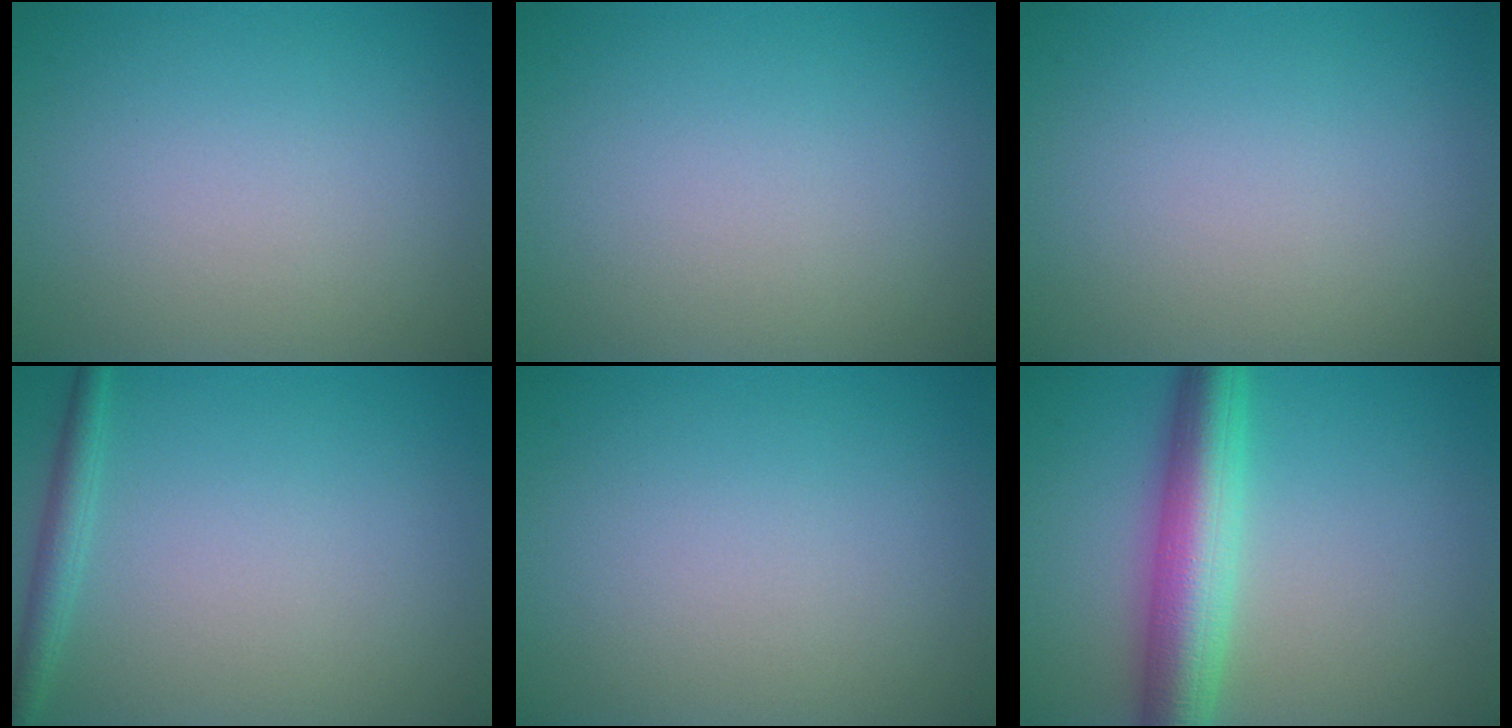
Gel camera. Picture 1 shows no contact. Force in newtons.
{"total": 0.0}
{"total": 0.0}
{"total": 1.8, "press": 1.8, "slide": 0.1}
{"total": 0.0}
{"total": 7.0, "press": 7.0, "slide": 0.1}